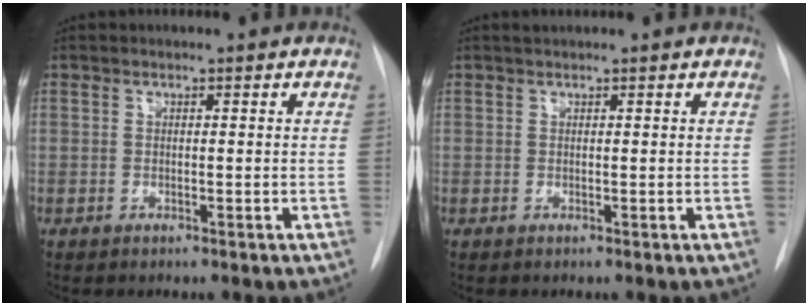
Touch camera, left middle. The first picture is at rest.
{"total": 0.7, "force": [0.6, 0.0, 0.3], "torque": [-0.008, 0.009, 0.014]}